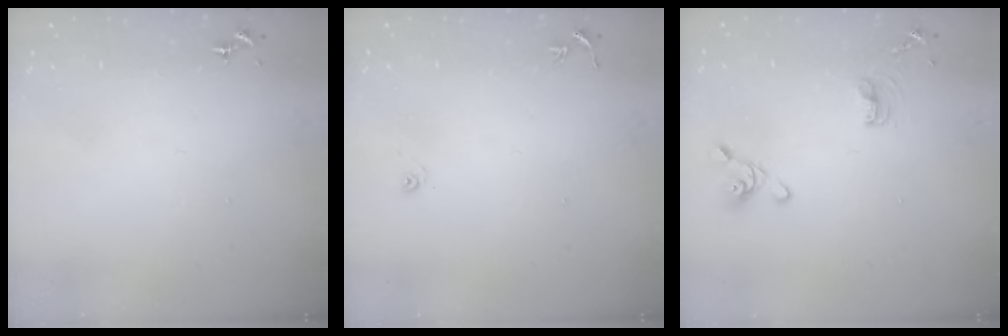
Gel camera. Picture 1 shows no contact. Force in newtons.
{"total": 4.5, "press": 4.5, "slide": 0.5}
{"total": 9.9, "press": 9.7, "slide": 1.9}